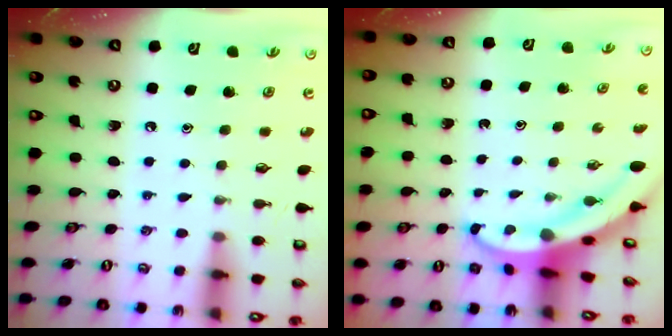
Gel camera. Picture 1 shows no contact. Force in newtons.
{"total": 4.3, "press": 4.2, "slide": 0.6}